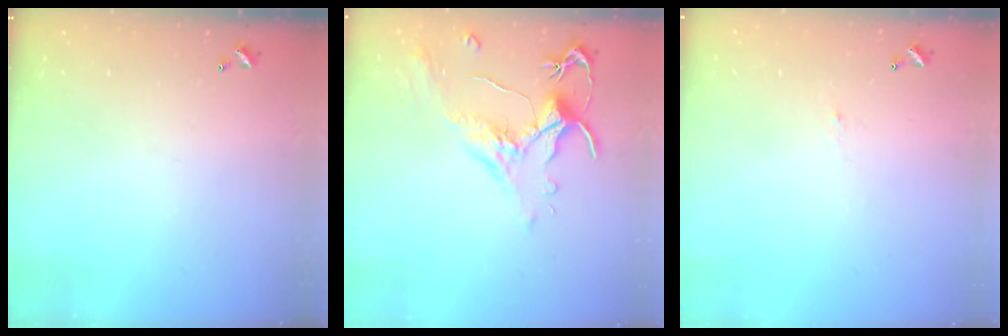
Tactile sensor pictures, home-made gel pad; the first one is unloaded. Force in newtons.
{"total": 1.8, "press": 1.2, "slide": 1.3}
{"total": 0.8, "press": 0.7, "slide": 0.5}